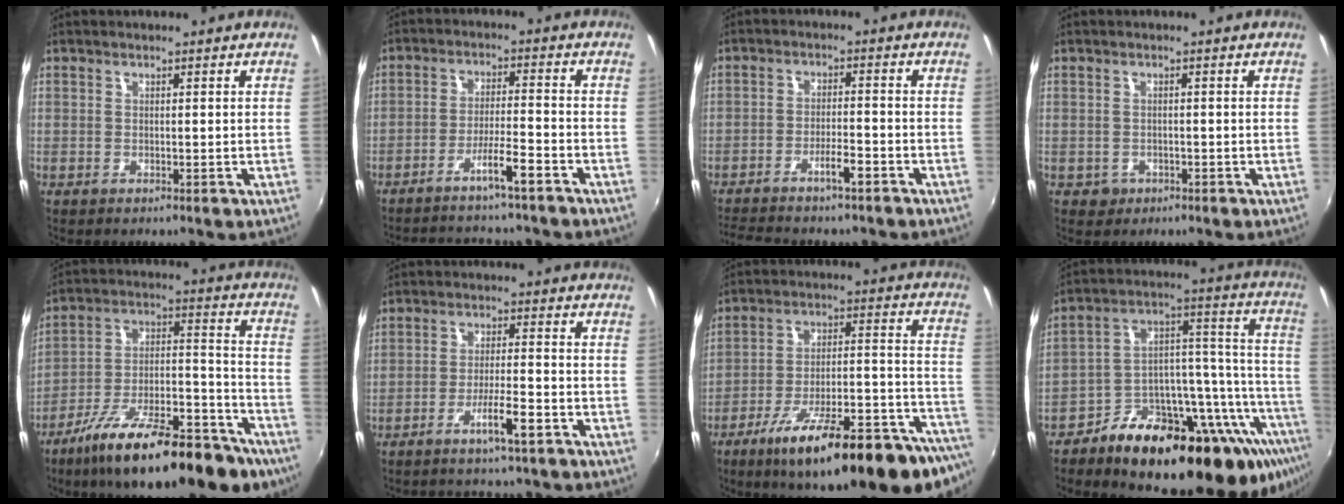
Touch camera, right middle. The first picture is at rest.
{"total": 9.7, "force": [-8.7, 0.4, 4.4], "torque": [-0.092, 0.004, -0.136]}
{"total": 7.3, "force": [-6.0, 1.1, 3.9], "torque": [-0.083, 0.003, -0.099]}
{"total": 2.1, "force": [-0.7, 1.9, 0.5], "torque": [-0.013, -0.003, -0.008]}
{"total": 25.8, "force": [-17.4, 8.4, 17.2], "torque": [-0.268, -0.021, -0.261]}
{"total": 5.8, "force": [-4.5, 0.7, 3.6], "torque": [-0.075, -0.002, -0.073]}
{"total": 27.7, "force": [-19.9, 5.5, 18.5], "torque": [-0.248, -0.043, -0.290]}
{"total": 31.3, "force": [-19.2, 11.1, 22.1], "torque": [-0.282, 0.013, -0.283]}